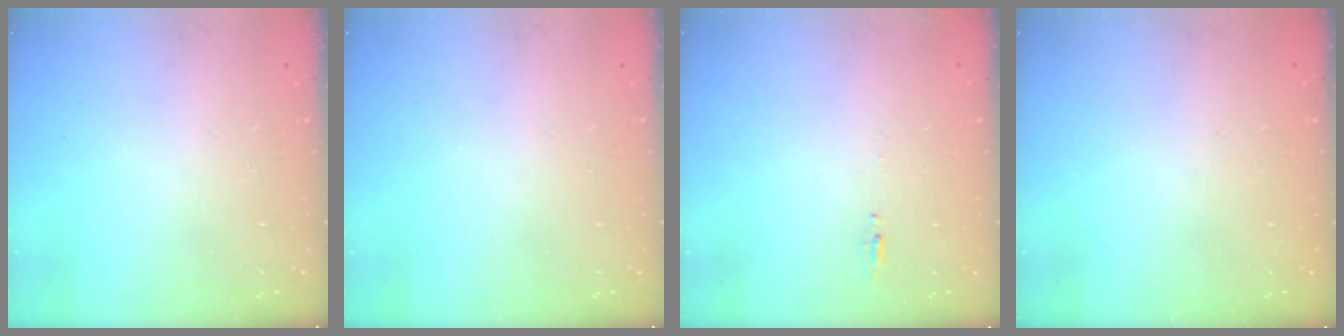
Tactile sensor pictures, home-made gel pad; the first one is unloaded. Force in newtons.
{"total": 0.0}
{"total": 6.0, "press": 5.7, "slide": 1.9}
{"total": 0.0}